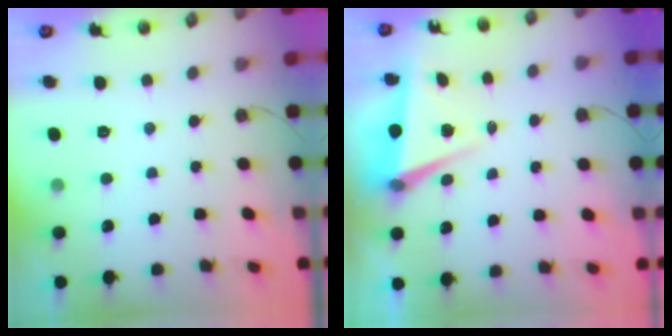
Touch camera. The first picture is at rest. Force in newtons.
{"total": 6.4, "press": 6.1, "slide": 2.0}